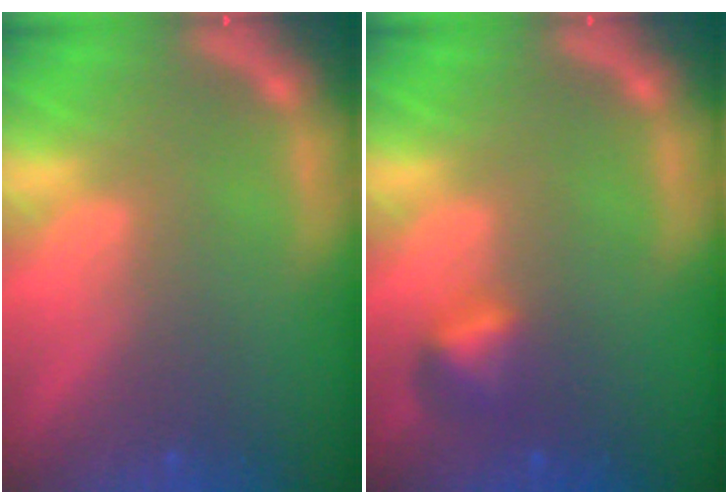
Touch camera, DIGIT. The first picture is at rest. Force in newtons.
{"total": 1.9}